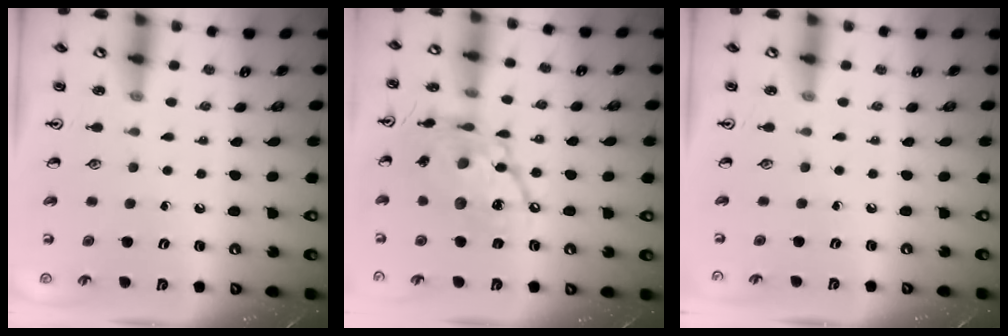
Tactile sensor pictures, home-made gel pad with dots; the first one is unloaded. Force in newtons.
{"total": 17.7, "press": 17.7, "slide": 1.4}
{"total": 0.0}